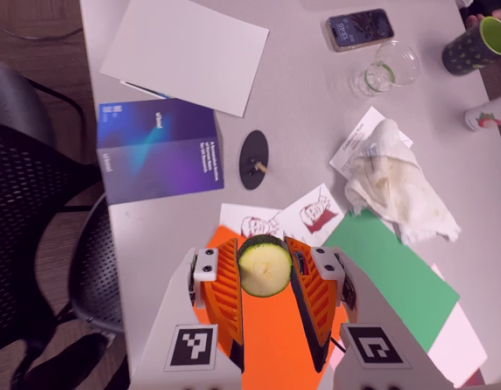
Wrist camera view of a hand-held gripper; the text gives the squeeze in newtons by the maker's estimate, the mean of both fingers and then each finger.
{"total": 11.3, "left": 11.4, "right": 11.1}